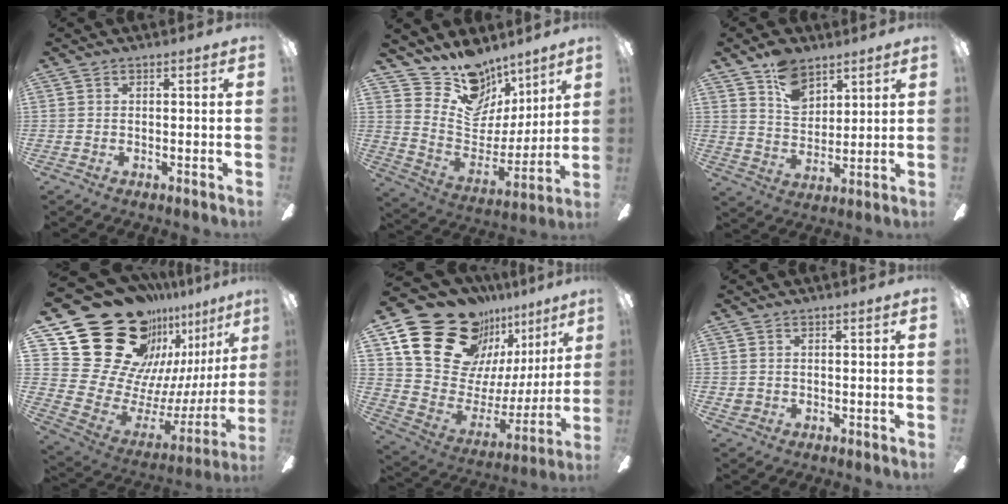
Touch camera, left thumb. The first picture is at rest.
{"total": 15.0, "force": [11.9, 8.6, 3.1], "torque": [-0.070, -0.106, 0.220]}
{"total": 9.9, "force": [6.6, 6.1, 4.0], "torque": [-0.062, -0.029, 0.122]}
{"total": 32.2, "force": [20.4, 19.7, 15.4], "torque": [-0.235, -0.163, 0.426]}
{"total": 24.5, "force": [17.4, 14.4, 9.5], "torque": [-0.149, -0.120, 0.337]}
{"total": 1.6, "force": [0.6, 1.4, 0.2], "torque": [-0.005, 0.005, 0.010]}